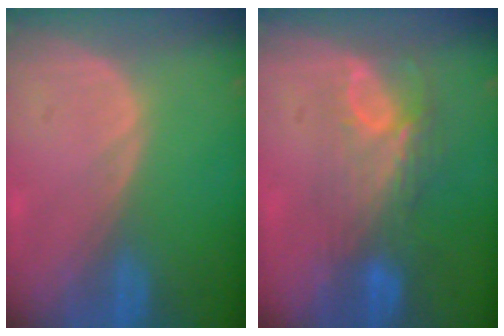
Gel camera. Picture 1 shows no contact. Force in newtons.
{"total": 7.9, "press": 7.0, "slide": 3.7}